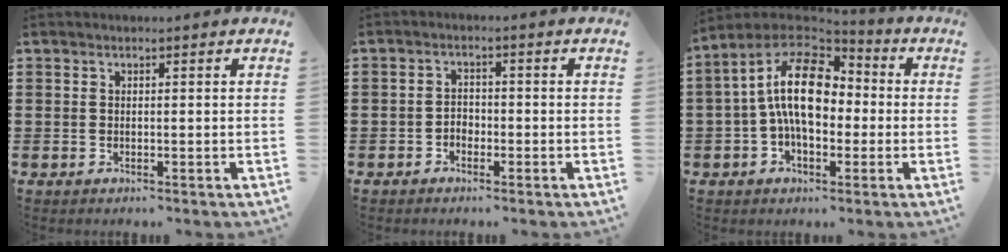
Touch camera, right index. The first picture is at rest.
{"total": 1.7, "force": [-1.2, 1.1, 0.4], "torque": [-0.013, 0.003, -0.026]}
{"total": 13.8, "force": [1.0, 7.7, 11.5], "torque": [-0.240, 0.006, 0.009]}